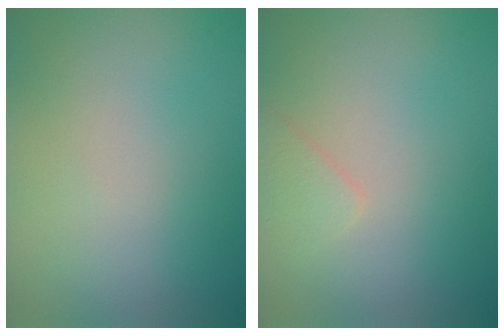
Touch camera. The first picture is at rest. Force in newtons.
{"total": 1.2, "press": 1.2, "slide": 0.1}